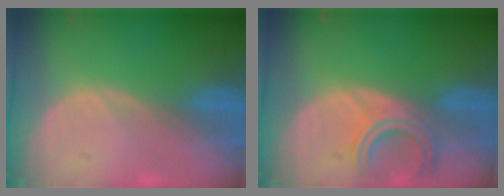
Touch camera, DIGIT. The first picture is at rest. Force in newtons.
{"total": 5.4, "press": 5.0, "slide": 2.0}